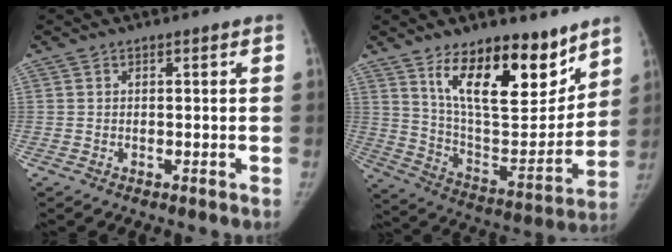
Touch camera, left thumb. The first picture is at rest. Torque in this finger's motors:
{"motor_torque": [0.50, 0.57, 1.51, -1.26, 0.13]}